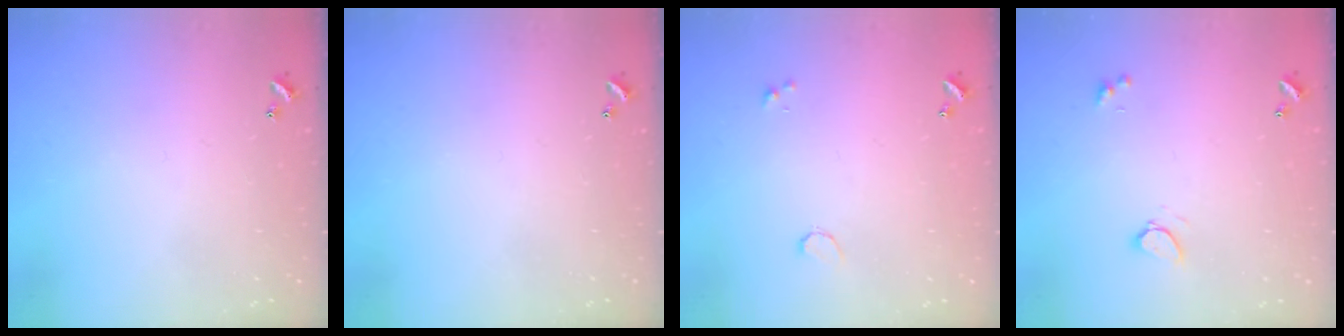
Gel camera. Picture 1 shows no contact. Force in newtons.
{"total": 0.0}
{"total": 1.4, "press": 1.3, "slide": 0.2}
{"total": 1.3, "press": 1.3, "slide": 0.2}